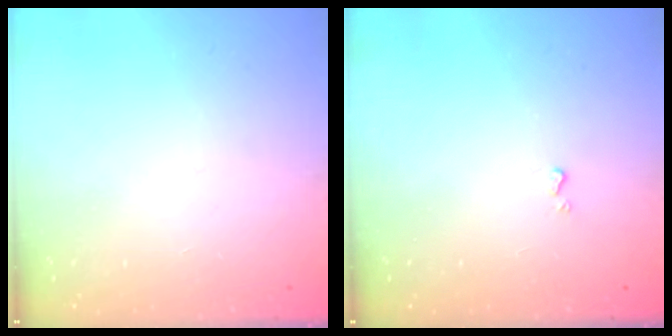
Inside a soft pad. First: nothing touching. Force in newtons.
{"total": 0.7, "press": 0.7, "slide": 0.2}